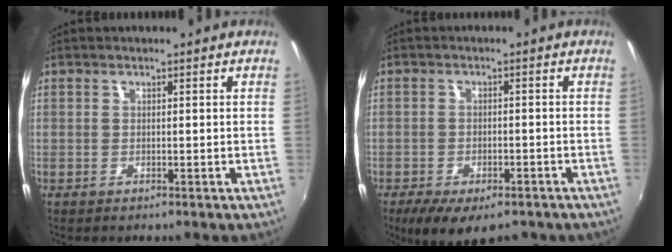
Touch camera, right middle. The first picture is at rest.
{"total": 10.8, "force": [-7.6, 4.4, 6.2], "torque": [-0.130, -0.034, -0.114]}